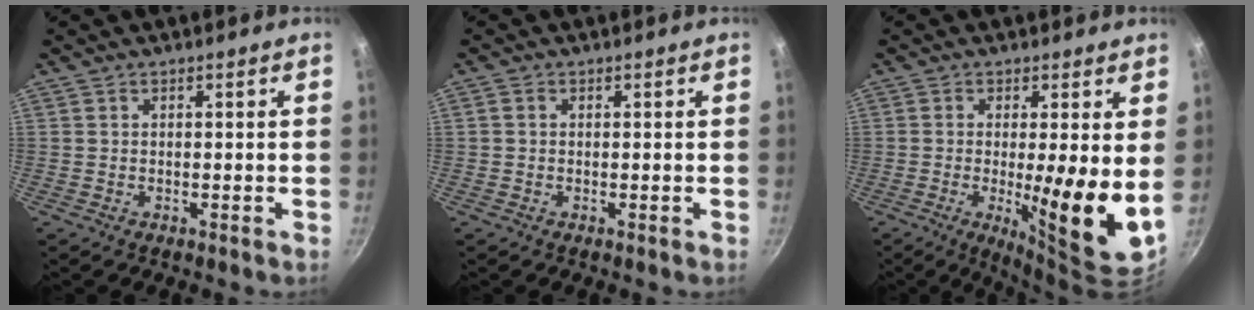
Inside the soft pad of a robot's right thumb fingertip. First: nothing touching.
{"total": 0.8, "force": [0.0, 0.7, 0.4], "torque": [-0.007, 0.005, 0.000]}
{"total": 11.4, "force": [-0.6, 1.6, 11.3], "torque": [-0.170, -0.026, -0.009]}